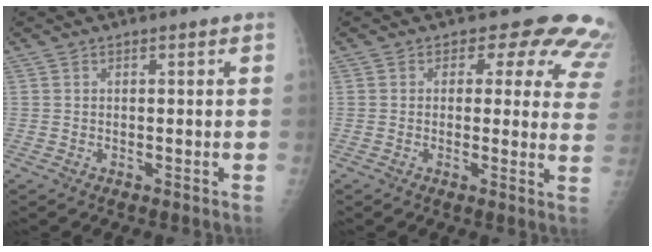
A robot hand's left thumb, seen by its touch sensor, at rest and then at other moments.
{"total": 12.6, "force": [9.3, 6.8, 5.1], "torque": [0.006, -0.035, 0.069]}